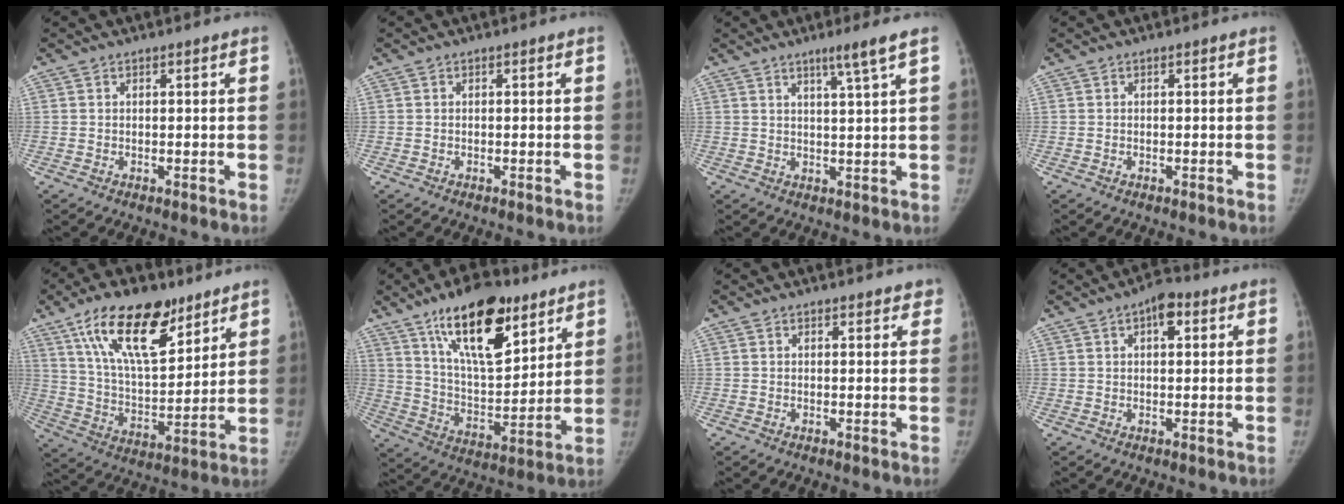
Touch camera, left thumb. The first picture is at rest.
{"total": 0.0}
{"total": 4.3, "force": [2.7, -0.9, 3.2], "torque": [-0.055, -0.021, 0.049]}
{"total": 0.0}
{"total": 19.5, "force": [11.7, 8.7, 13.0], "torque": [-0.188, -0.052, 0.211]}
{"total": 20.2, "force": [12.0, 8.5, 13.9], "torque": [-0.188, -0.060, 0.210]}
{"total": 2.0, "force": [1.6, 1.2, 0.2], "torque": [0.027, -0.005, 0.007]}
{"total": 4.8, "force": [2.0, 2.6, 3.6], "torque": [-0.036, 0.002, 0.022]}